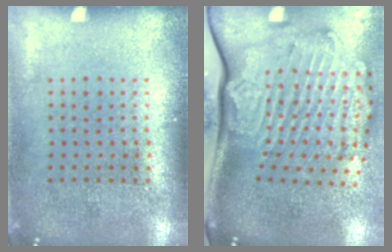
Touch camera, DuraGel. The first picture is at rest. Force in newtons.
{"total": 3.5, "press": 2.6, "slide": 2.4}